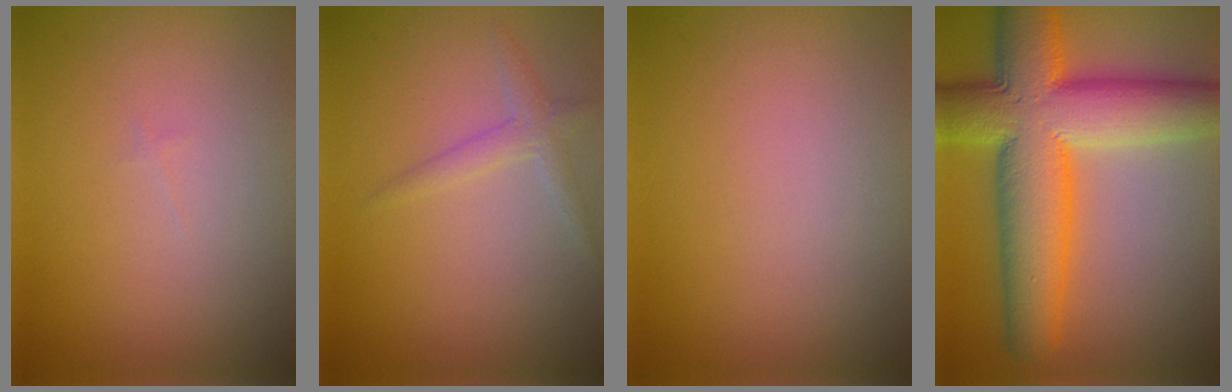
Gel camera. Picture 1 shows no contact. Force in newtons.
{"total": 1.4, "press": 1.4, "slide": 0.0}
{"total": 0.0}
{"total": 12.6, "press": 12.6, "slide": 0.2}